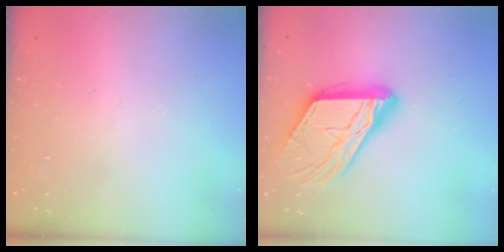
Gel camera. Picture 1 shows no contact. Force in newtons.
{"total": 17.4, "press": 17.3, "slide": 1.9}